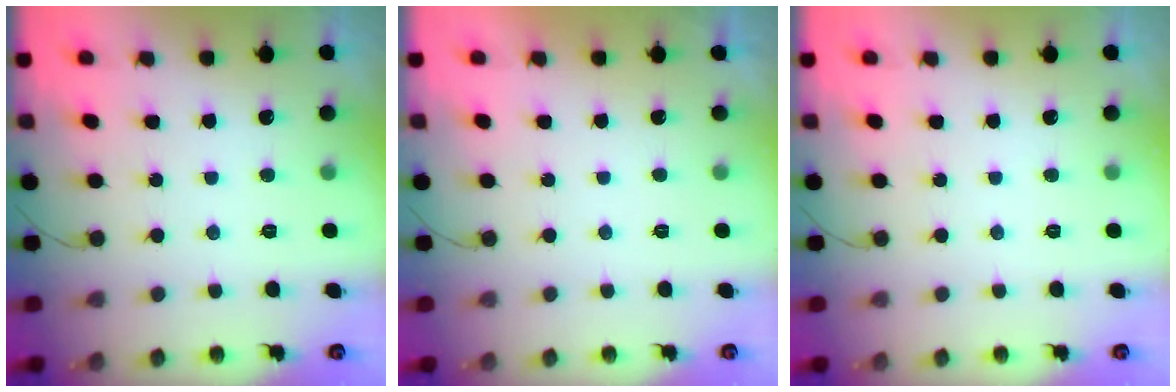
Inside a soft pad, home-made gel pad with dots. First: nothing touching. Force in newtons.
{"total": 2.2, "press": 2.1, "slide": 0.3}
{"total": 0.0}